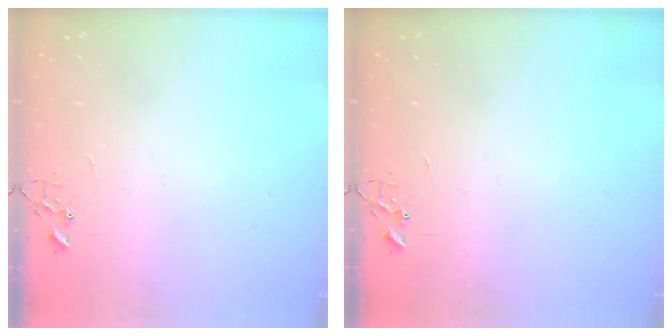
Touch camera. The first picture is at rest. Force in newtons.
{"total": 0.0}